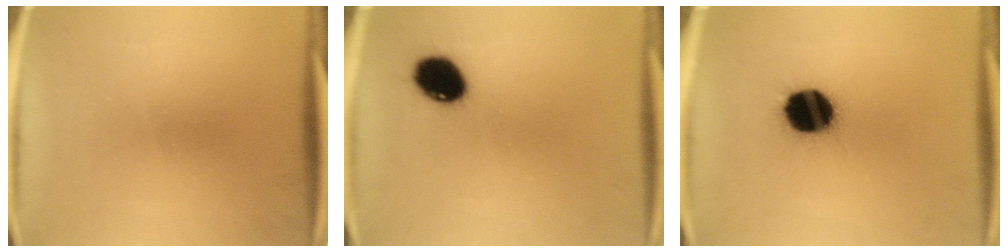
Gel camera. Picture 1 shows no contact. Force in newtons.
{"total": 9.7}
{"total": 15.0}